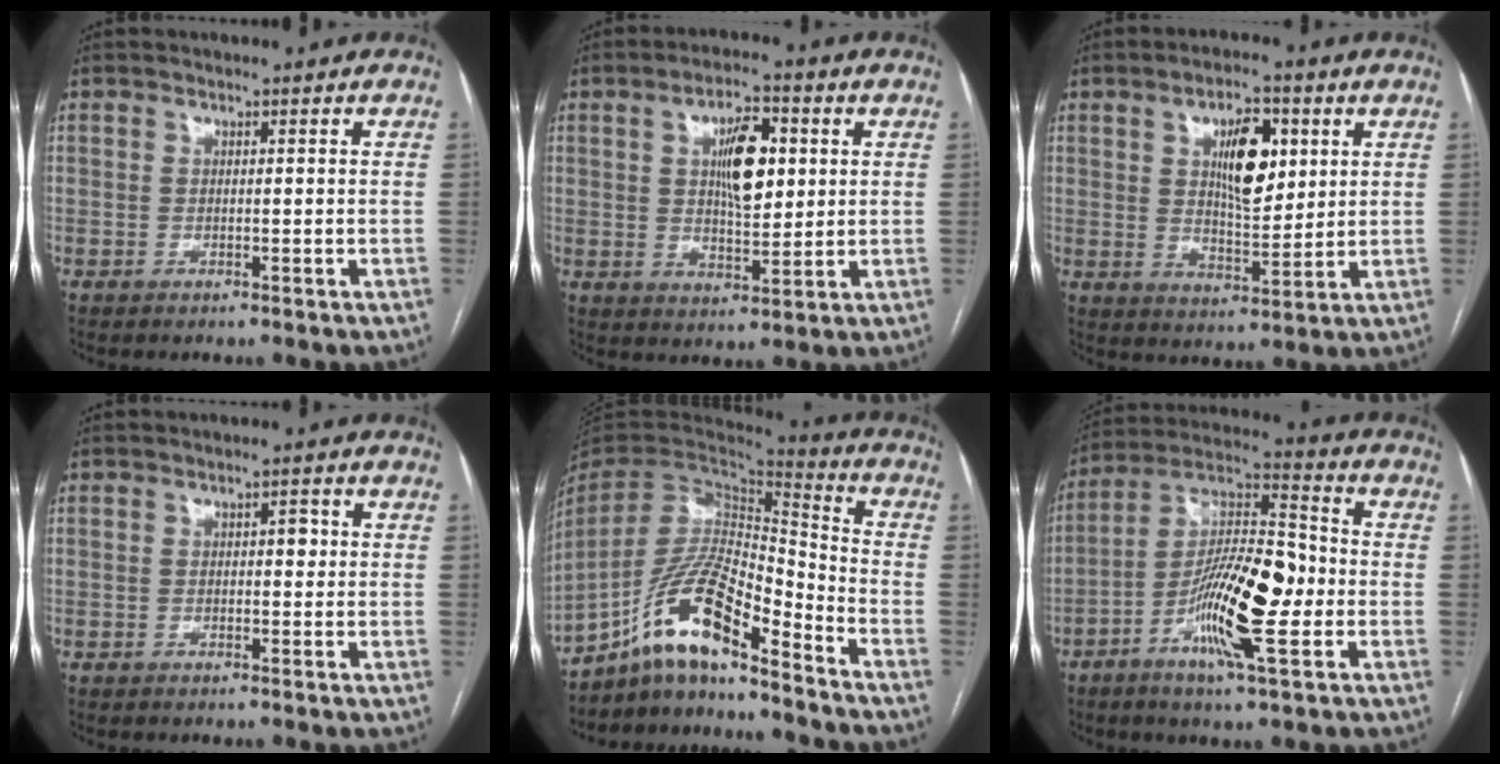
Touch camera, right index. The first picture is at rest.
{"total": 8.9, "force": [2.1, 3.3, 8.0], "torque": [-0.136, 0.011, 0.038]}
{"total": 9.5, "force": [3.1, 3.6, 8.3], "torque": [-0.138, 0.007, 0.056]}
{"total": 2.0, "force": [0.3, 1.0, 1.7], "torque": [-0.020, 0.007, 0.002]}
{"total": 14.4, "force": [-10.2, 2.5, 9.9], "torque": [-0.196, 0.014, -0.184]}
{"total": 16.4, "force": [-4.1, 3.1, 15.6], "torque": [-0.289, 0.005, -0.073]}